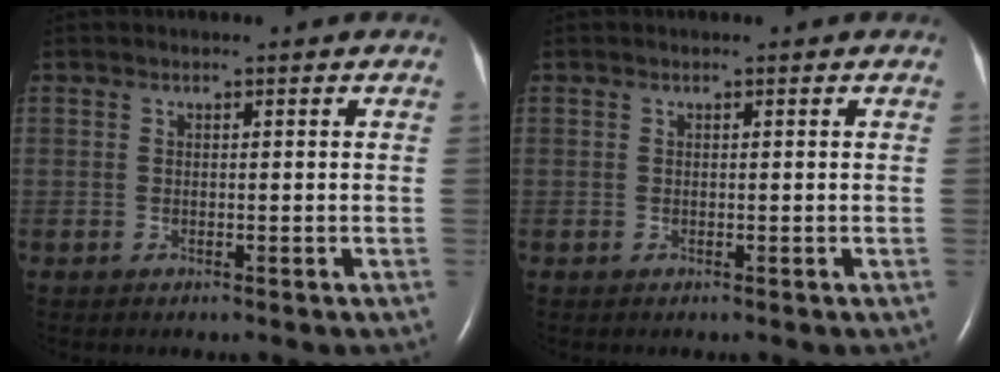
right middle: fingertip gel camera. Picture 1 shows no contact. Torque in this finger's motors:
{"motor_torque": [0.00, 0.00, 0.00, 0.00]}